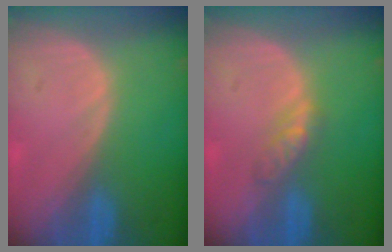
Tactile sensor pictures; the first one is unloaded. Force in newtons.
{"total": 3.1, "press": 2.8, "slide": 1.3}